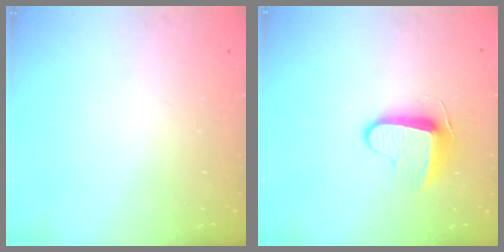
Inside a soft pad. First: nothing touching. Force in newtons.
{"total": 8.9, "press": 8.9, "slide": 0.8}